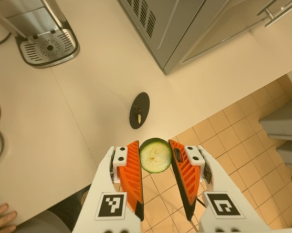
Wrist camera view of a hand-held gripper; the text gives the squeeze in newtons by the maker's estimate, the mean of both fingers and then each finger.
{"total": 8.2, "left": 8.0, "right": 8.4}